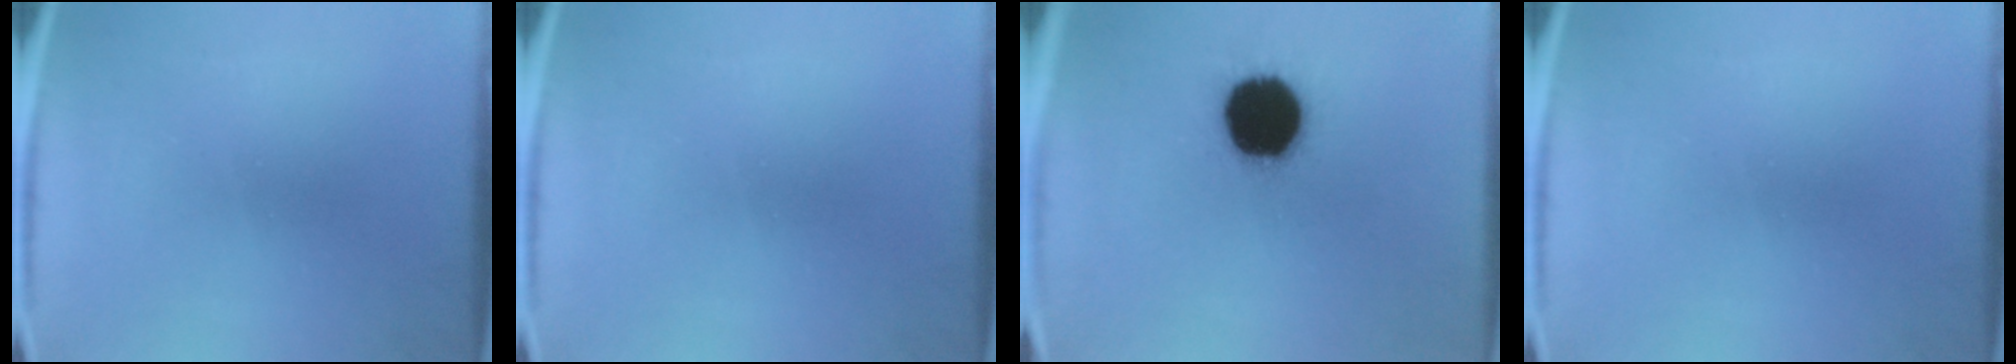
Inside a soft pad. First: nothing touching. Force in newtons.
{"total": 0.0}
{"total": 19.6}
{"total": 0.0}